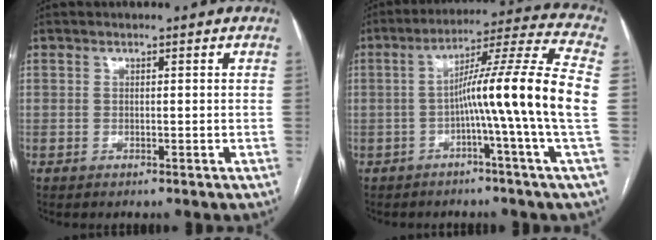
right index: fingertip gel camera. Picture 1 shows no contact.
{"total": 14.2, "force": [-2.2, -2.8, 13.7], "torque": [-0.209, 0.012, -0.047]}